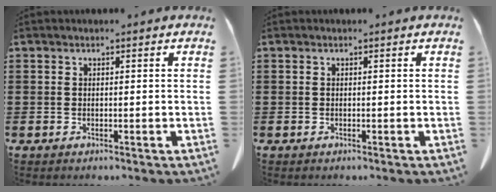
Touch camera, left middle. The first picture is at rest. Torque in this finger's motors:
{"motor_torque": [-0.01, -0.13, 0.00, 0.01]}